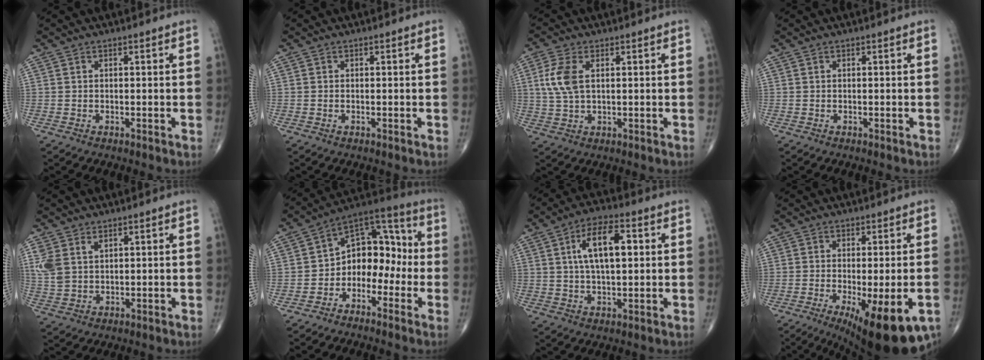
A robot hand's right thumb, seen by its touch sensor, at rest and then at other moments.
{"total": 0.0}
{"total": 6.4, "force": [1.5, 3.4, 5.3], "torque": [-0.128, 0.004, 0.032]}
{"total": 0.0}
{"total": 5.7, "force": [2.5, 3.6, 3.6], "torque": [-0.079, -0.002, 0.060]}
{"total": 12.0, "force": [-2.7, 8.4, 8.1], "torque": [-0.078, 0.063, -0.062]}
{"total": 10.9, "force": [2.4, 4.9, 9.4], "torque": [-0.152, 0.008, 0.038]}
{"total": 16.1, "force": [-7.2, 4.9, 13.5], "torque": [-0.164, -0.011, -0.095]}